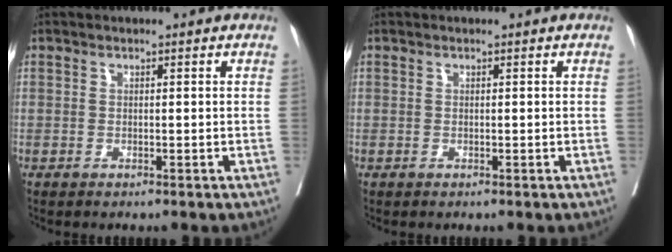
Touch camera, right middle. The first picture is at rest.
{"total": 0.0}